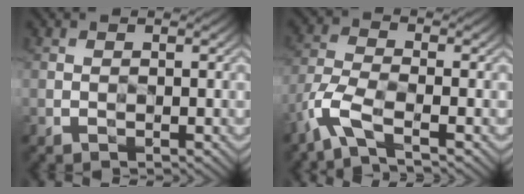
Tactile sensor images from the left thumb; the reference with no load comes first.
{"total": 5.5, "force": [-3.6, 1.3, 3.9], "torque": [-0.101, -0.004, -0.091]}